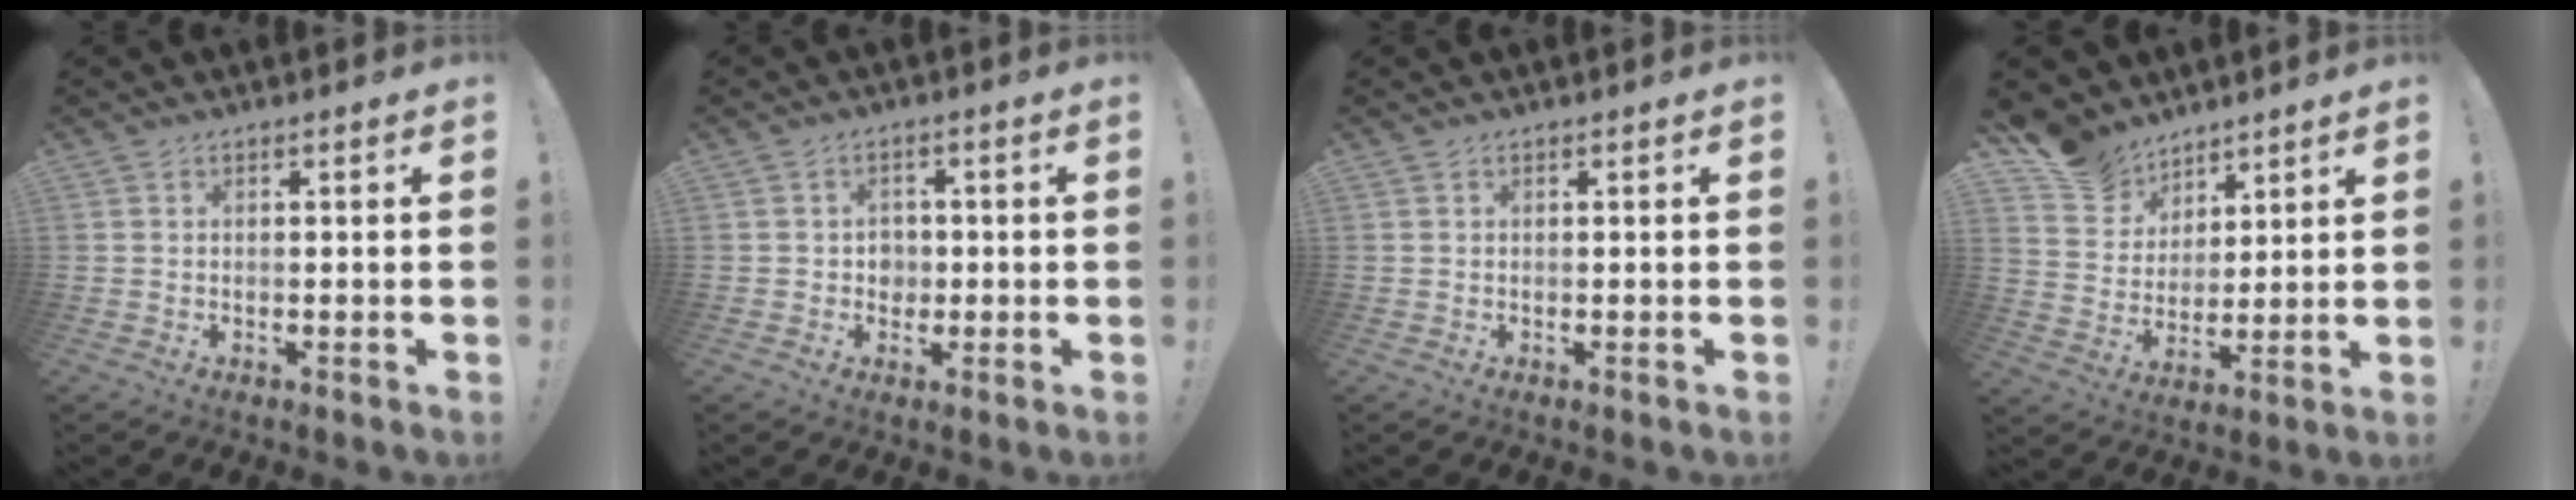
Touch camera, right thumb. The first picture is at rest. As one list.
[{"total": 3.8, "force": [0.0, 3.5, 1.3], "torque": [-0.009, -0.005, -0.004]}, {"total": 0.0}, {"total": 11.4, "force": [8.9, 7.0, 1.6], "torque": [-0.034, -0.069, 0.174]}]